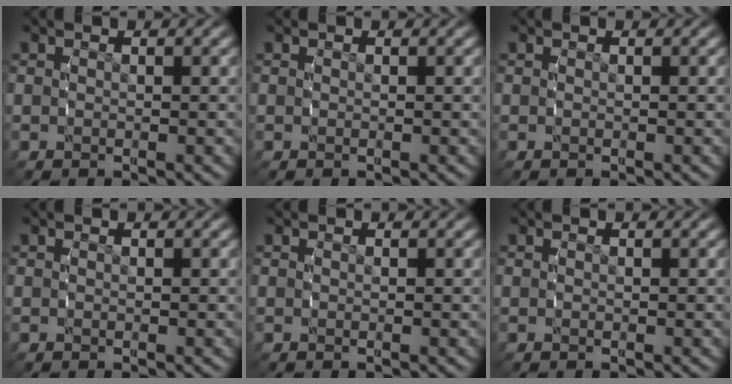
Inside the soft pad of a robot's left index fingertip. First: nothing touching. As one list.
[{"total": 0.0}, {"total": 0.0}, {"total": 0.0}, {"total": 0.0}, {"total": 0.0}]